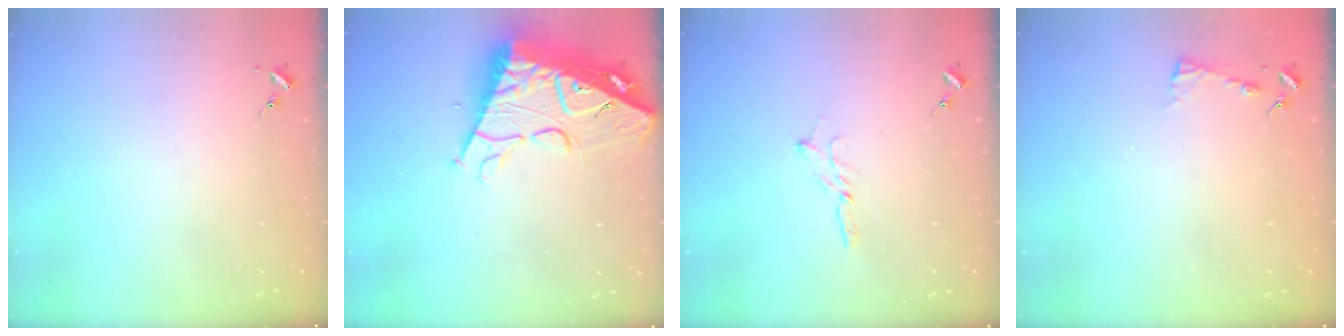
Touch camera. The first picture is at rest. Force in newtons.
{"total": 18.5, "press": 18.4, "slide": 2.1}
{"total": 1.8, "press": 1.8, "slide": 0.2}
{"total": 3.1, "press": 3.1, "slide": 0.3}